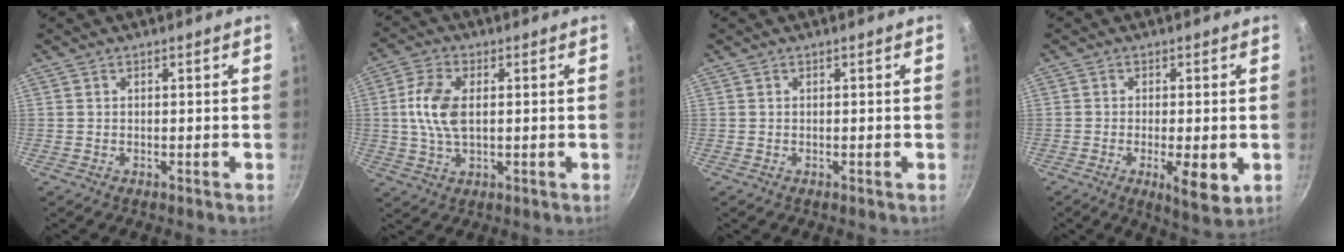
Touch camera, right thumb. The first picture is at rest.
{"total": 8.4, "force": [0.7, 4.7, 7.0], "torque": [-0.142, 0.009, 0.012]}
{"total": 0.0}
{"total": 7.6, "force": [-2.0, 2.3, 7.0], "torque": [-0.107, -0.007, -0.025]}